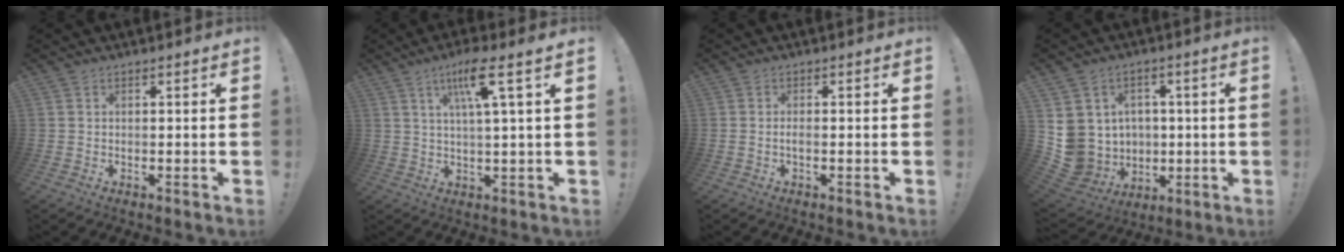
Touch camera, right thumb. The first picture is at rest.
{"total": 9.1, "force": [3.8, 0.1, 8.2], "torque": [-0.153, -0.001, 0.056]}
{"total": 1.5, "force": [-0.7, 0.2, 1.4], "torque": [-0.029, 0.003, -0.011]}
{"total": 11.2, "force": [0.1, 10.9, 2.6], "torque": [-0.071, -0.003, 0.021]}